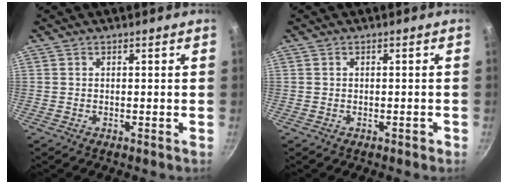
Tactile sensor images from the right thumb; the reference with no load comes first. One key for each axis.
{"total": 0.7, "fx": -0.5, "fy": 0.5, "fz": 0.3, "tx": 0.003, "ty": 0.010, "tz": -0.001}